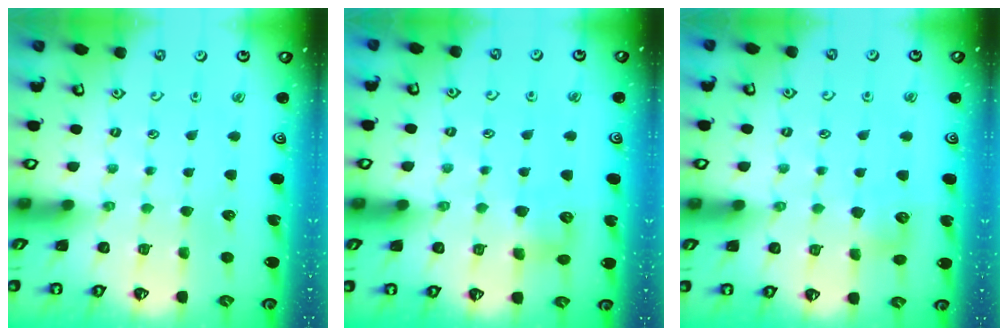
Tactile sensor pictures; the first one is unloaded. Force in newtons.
{"total": 5.7, "press": 5.7, "slide": 0.5}
{"total": 6.3, "press": 6.2, "slide": 0.9}